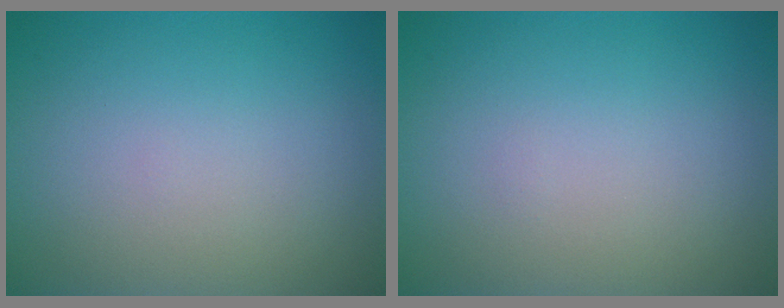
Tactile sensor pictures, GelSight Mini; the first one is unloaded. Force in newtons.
{"total": 0.0}